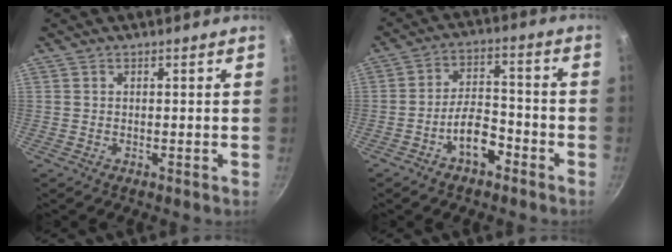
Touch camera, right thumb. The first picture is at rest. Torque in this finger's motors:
{"motor_torque": [-0.06, 0.29, -0.19, 0.09, 0.05]}